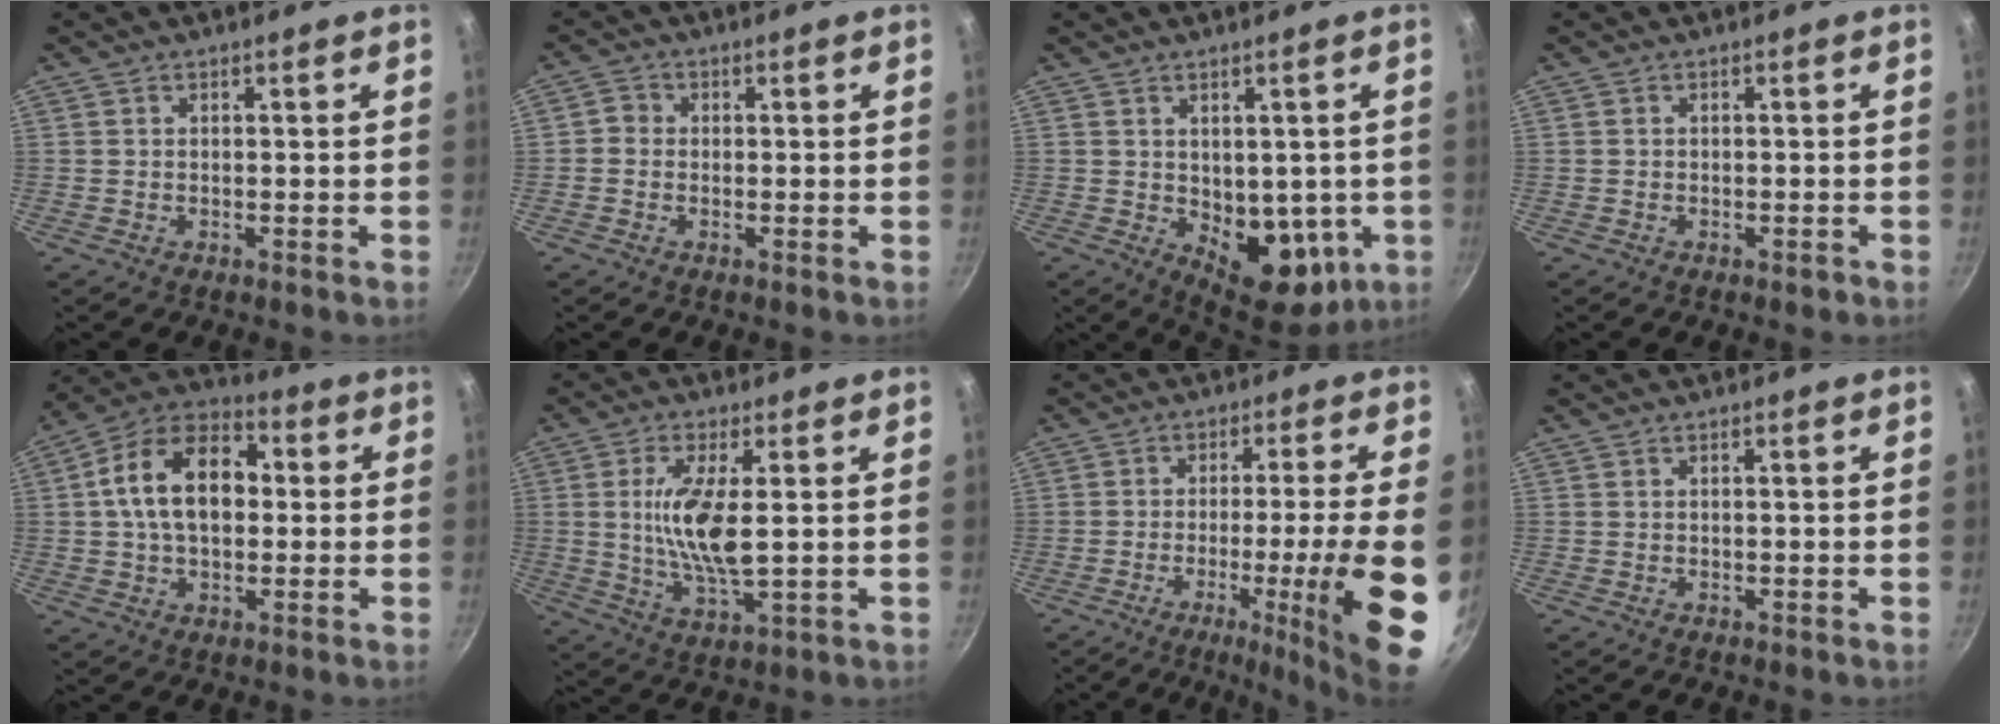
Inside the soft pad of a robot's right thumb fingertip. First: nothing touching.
{"total": 2.1, "force": [-0.4, 2.0, 0.7], "torque": [-0.002, 0.006, -0.016]}
{"total": 12.5, "force": [-1.6, 7.8, 9.6], "torque": [-0.082, -0.018, -0.002]}
{"total": 1.0, "force": [-0.7, 0.5, 0.6], "torque": [-0.011, 0.005, -0.008]}
{"total": 15.8, "force": [1.5, 10.4, 11.8], "torque": [-0.166, 0.030, 0.006]}
{"total": 11.2, "force": [1.2, 3.8, 10.5], "torque": [-0.207, -0.012, 0.024]}
{"total": 15.5, "force": [-4.3, 0.3, 14.9], "torque": [-0.220, 0.005, -0.058]}
{"total": 0.0}